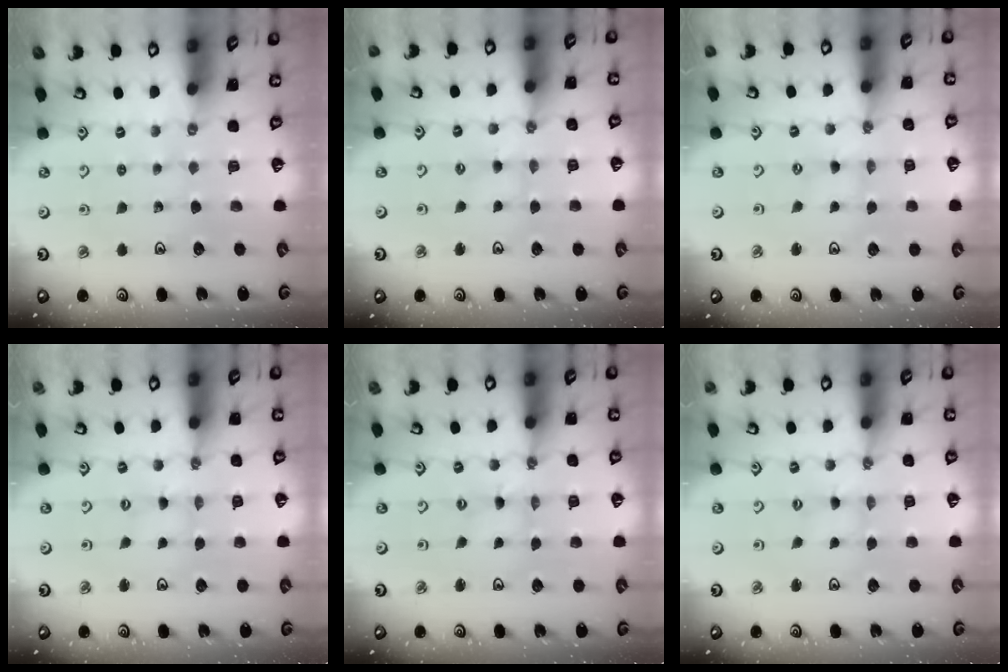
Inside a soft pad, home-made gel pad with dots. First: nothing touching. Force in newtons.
{"total": 1.1, "press": 1.1, "slide": 0.4}
{"total": 0.0}
{"total": 0.0}
{"total": 0.0}
{"total": 0.0}